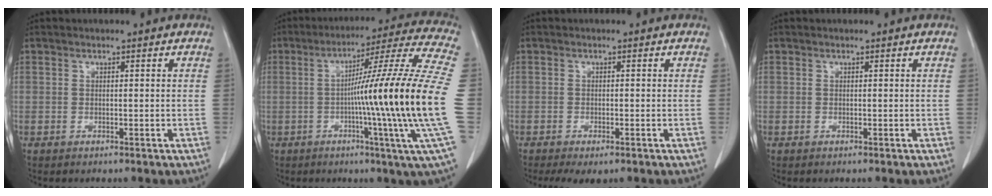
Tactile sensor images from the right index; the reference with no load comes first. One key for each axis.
{"total": 21.8, "fx": -2.6, "fy": -3.2, "fz": 21.4, "tx": -0.282, "ty": -0.006, "tz": -0.064}
{"total": 3.6, "fx": -2.4, "fy": 1.2, "fz": 2.4, "tx": -0.040, "ty": -0.009, "tz": -0.034}
{"total": 0.0}